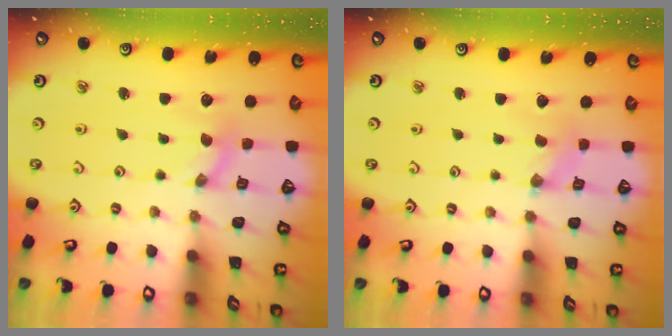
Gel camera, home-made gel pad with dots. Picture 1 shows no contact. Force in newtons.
{"total": 0.0}